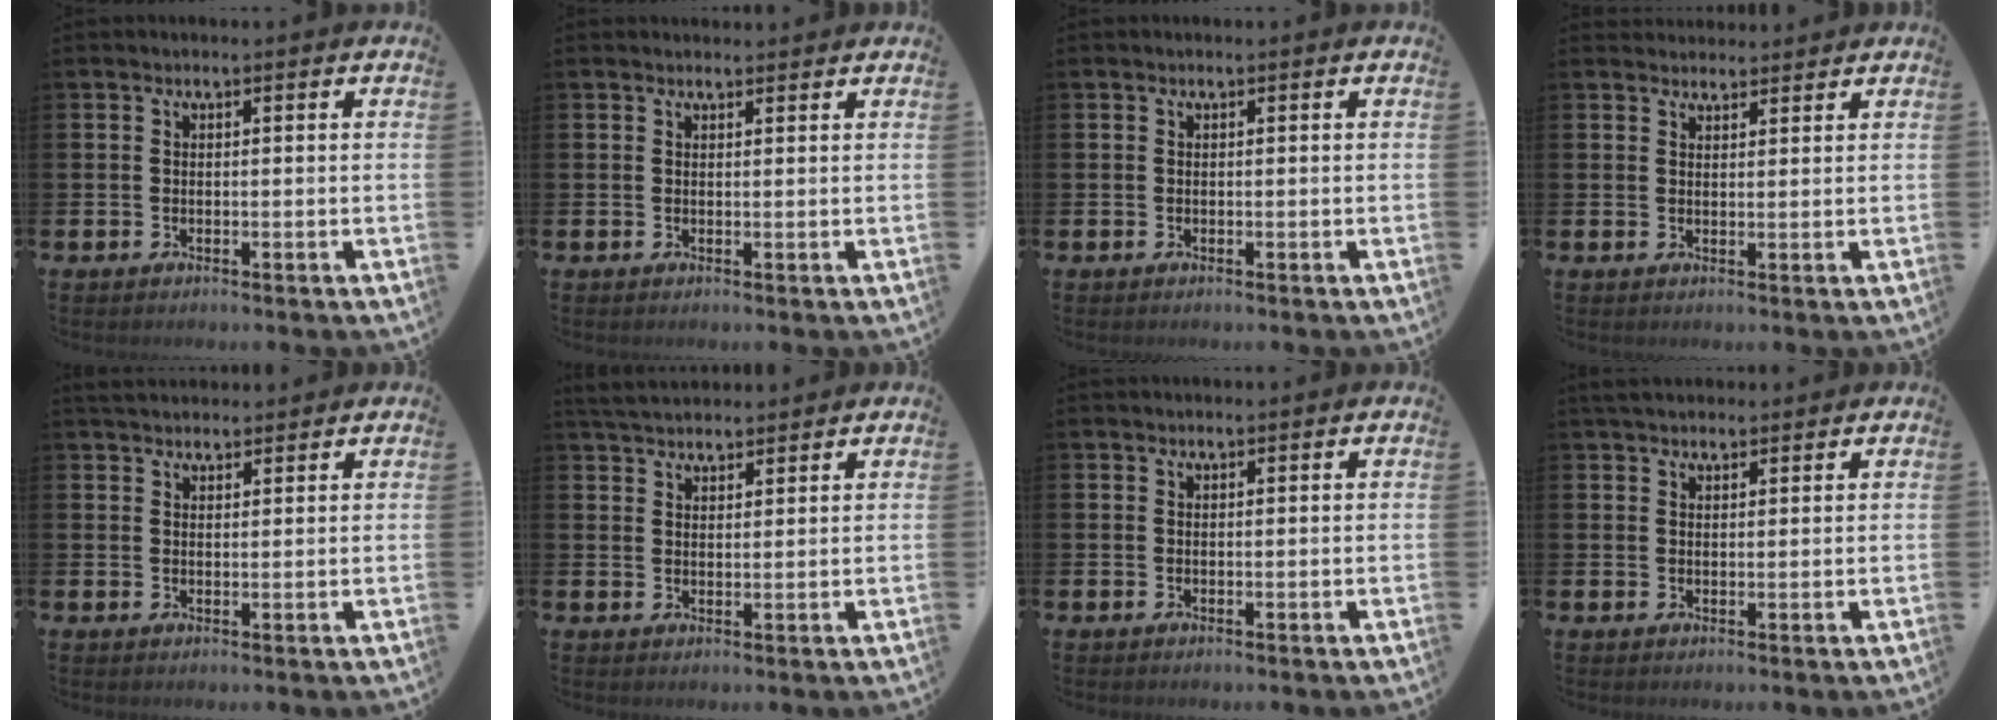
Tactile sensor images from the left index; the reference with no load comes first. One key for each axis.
{"total": 1.0, "fx": 0.9, "fy": 0.3, "fz": 0.1, "tx": 0.013, "ty": -0.003, "tz": 0.014}
{"total": 0.0}
{"total": 2.5, "fx": 2.4, "fy": 0.7, "fz": -0.2, "tx": 0.014, "ty": -0.013, "tz": 0.041}
{"total": 2.9, "fx": 2.8, "fy": 0.7, "fz": 0.2, "tx": 0.004, "ty": -0.015, "tz": 0.050}
{"total": 4.1, "fx": 4.0, "fy": 0.9, "fz": 0.5, "tx": -0.014, "ty": -0.017, "tz": 0.073}
{"total": 1.6, "fx": 1.6, "fy": 0.4, "fz": 0.0, "tx": 0.006, "ty": -0.004, "tz": 0.028}
{"total": 3.0, "fx": 2.7, "fy": 1.0, "fz": 0.7, "tx": -0.004, "ty": -0.009, "tz": 0.049}